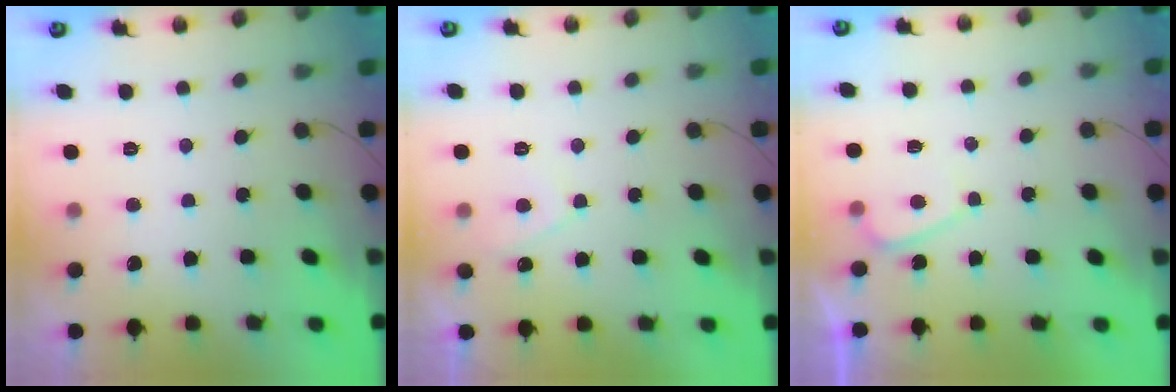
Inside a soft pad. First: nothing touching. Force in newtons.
{"total": 2.4, "press": 2.4, "slide": 0.5}
{"total": 1.6, "press": 1.4, "slide": 0.6}